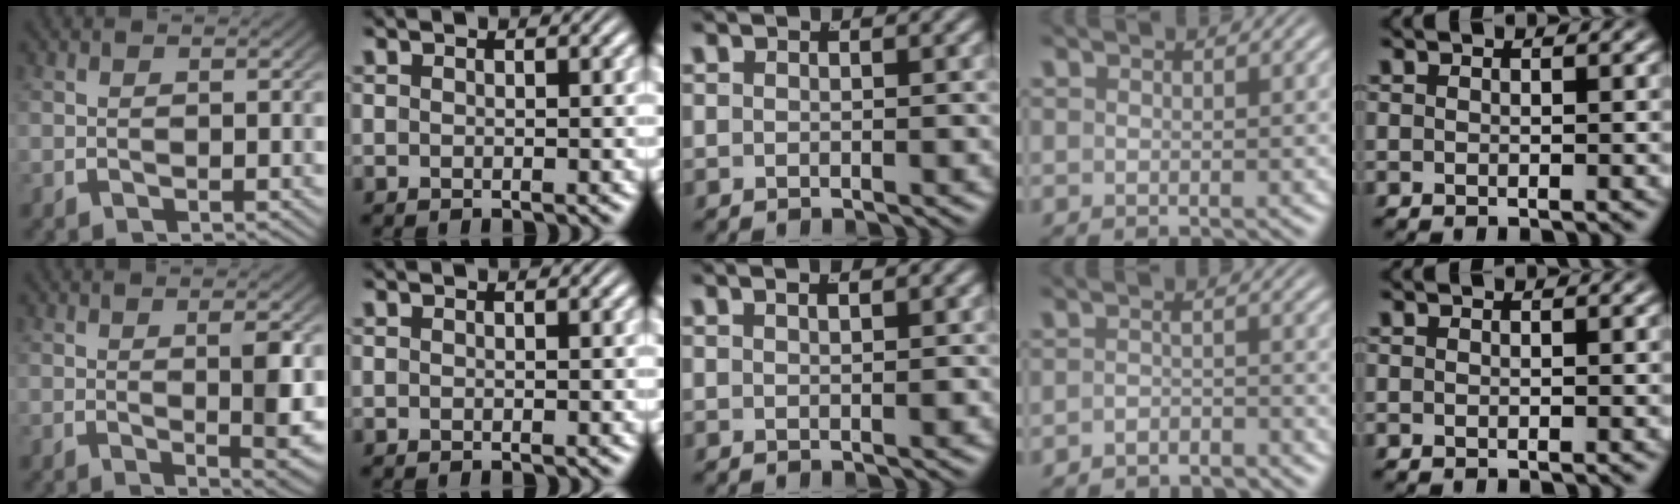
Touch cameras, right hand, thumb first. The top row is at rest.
{"thumb": {"total": 4.5, "force": [0.1, 1.3, 4.4], "torque": [-0.063, -0.012, 0.007]}, "middle": {"total": 0.9, "force": [0.4, -0.2, 0.8], "torque": [-0.005, 0.002, 0.009]}, "ring": {"total": 3.4, "force": [-3.4, 0.5, 0.3], "torque": [-0.005, -0.010, -0.056]}}